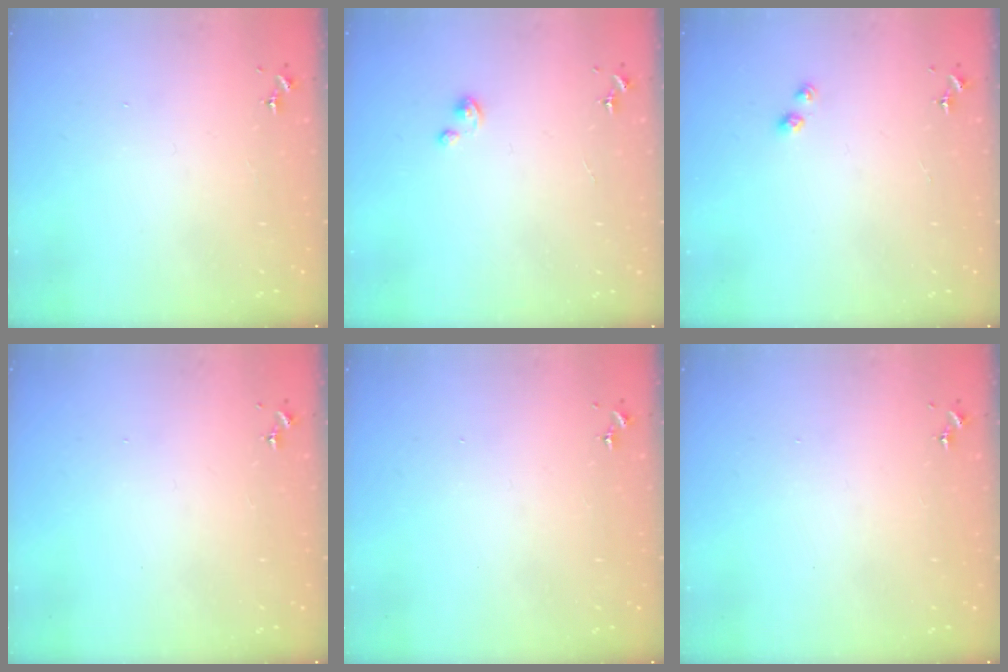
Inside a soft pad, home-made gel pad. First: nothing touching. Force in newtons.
{"total": 1.5, "press": 1.5, "slide": 0.2}
{"total": 2.6, "press": 2.6, "slide": 0.4}
{"total": 0.0}
{"total": 0.0}
{"total": 0.0}